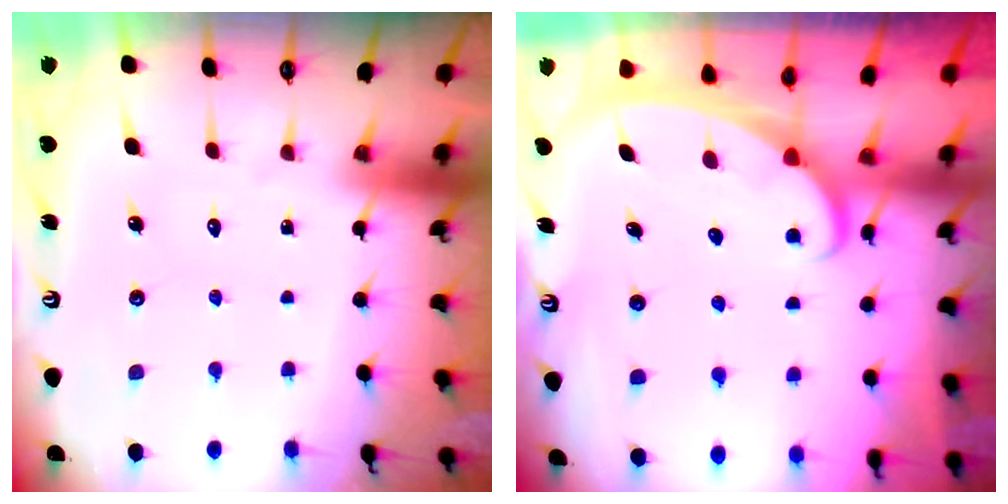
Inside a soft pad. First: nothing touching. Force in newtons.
{"total": 2.5, "press": 2.5, "slide": 0.4}